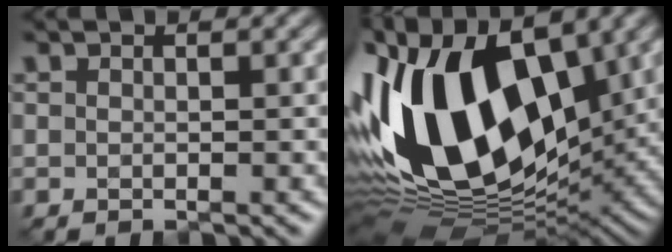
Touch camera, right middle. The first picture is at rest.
{"total": 17.3, "force": [1.8, 10.4, 13.7], "torque": [-0.281, 0.017, 0.009]}